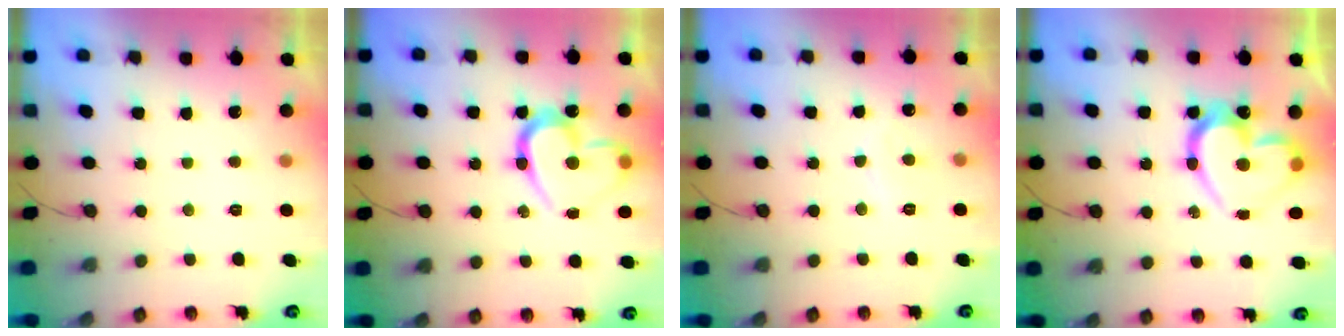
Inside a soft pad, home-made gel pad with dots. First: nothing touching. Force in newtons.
{"total": 16.5, "press": 16.4, "slide": 1.9}
{"total": 6.8, "press": 6.8, "slide": 0.6}
{"total": 19.2, "press": 19.2, "slide": 1.4}